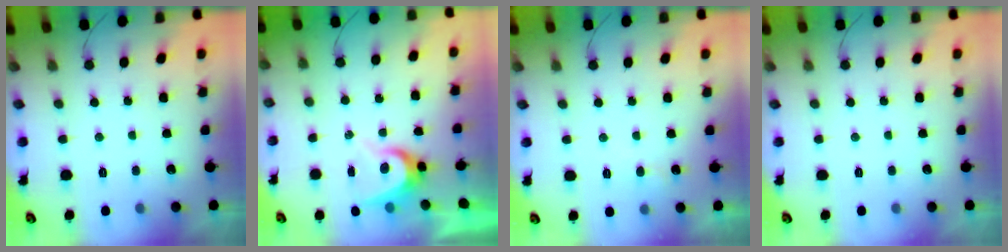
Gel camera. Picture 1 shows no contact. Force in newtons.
{"total": 6.4, "press": 6.4, "slide": 0.5}
{"total": 4.9, "press": 4.8, "slide": 0.5}
{"total": 0.0}